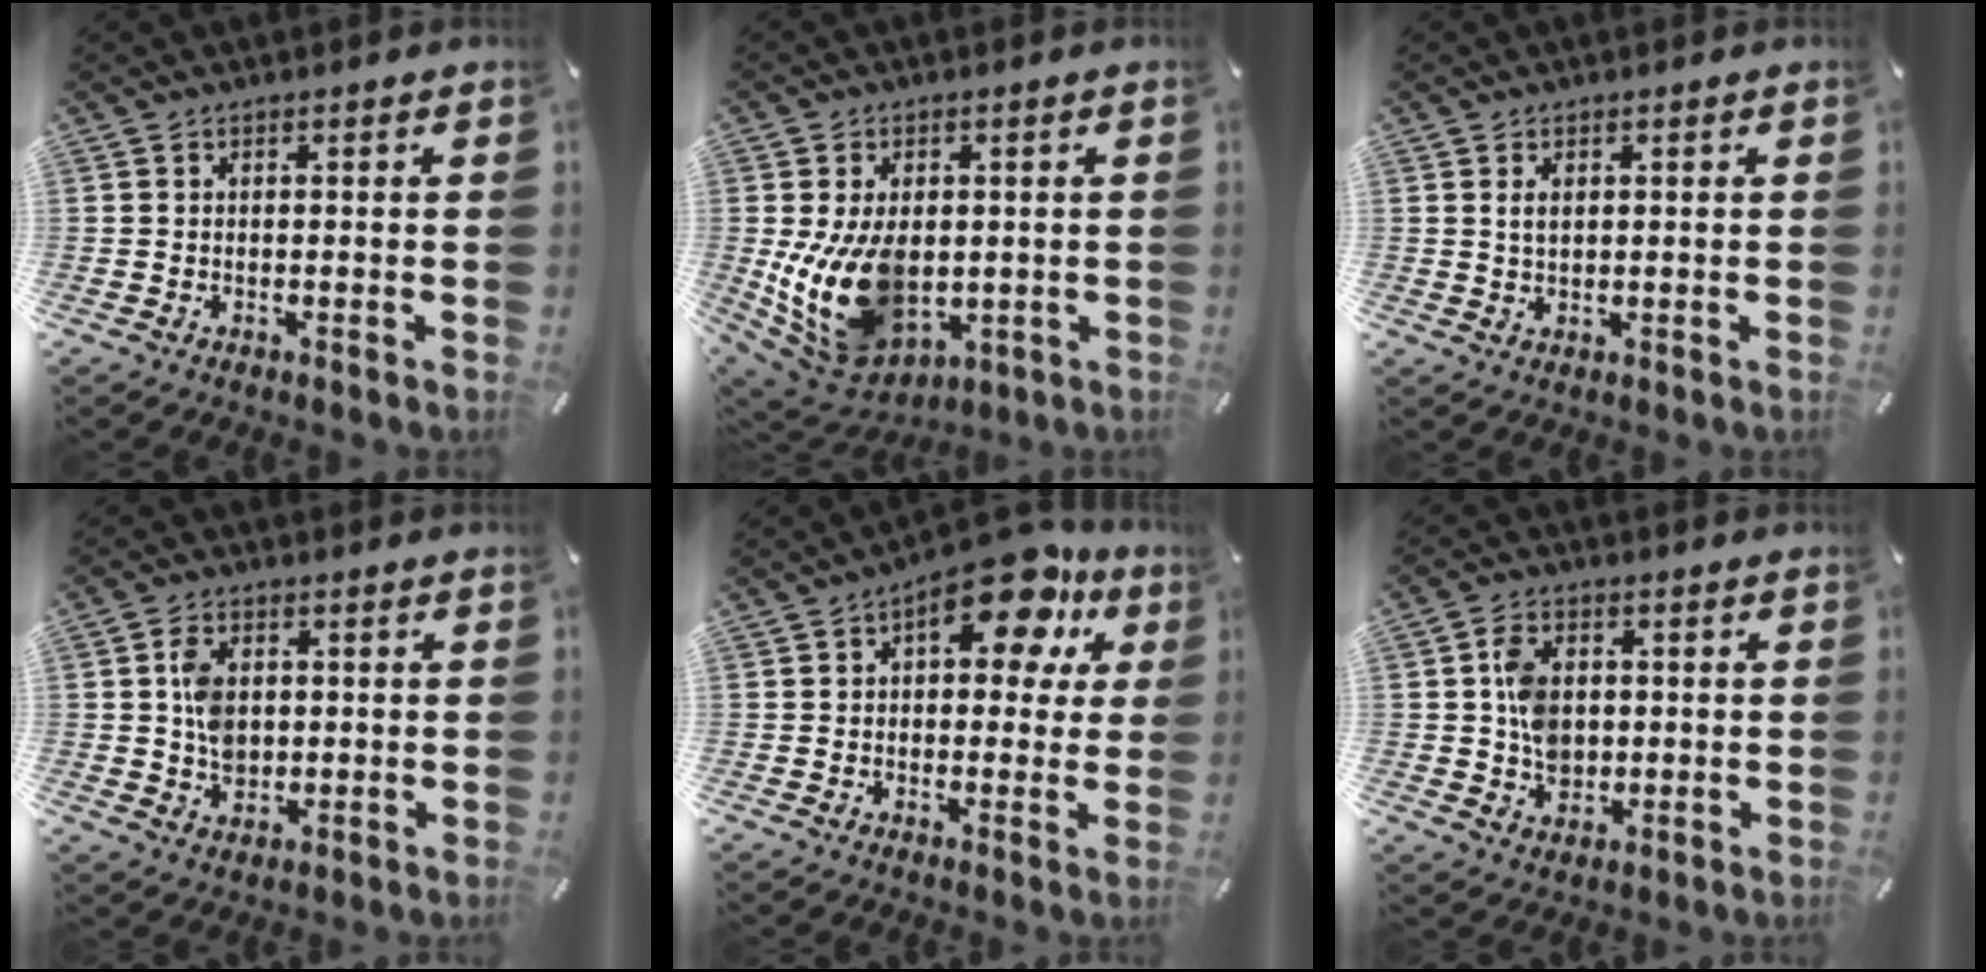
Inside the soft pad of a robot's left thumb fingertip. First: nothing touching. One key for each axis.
{"total": 15.3, "fx": -1.0, "fy": 10.8, "fz": 10.8, "tx": -0.231, "ty": -0.006, "tz": -0.010}
{"total": 2.1, "fx": 0.7, "fy": 1.2, "fz": 1.6, "tx": -0.035, "ty": 0.002, "tz": 0.013}
{"total": 6.7, "fx": 0.6, "fy": 5.3, "fz": 4.1, "tx": -0.081, "ty": 0.002, "tz": 0.008}
{"total": 13.8, "fx": 7.1, "fy": 6.6, "fz": 9.9, "tx": -0.123, "ty": -0.041, "tz": 0.114}
{"total": 7.8, "fx": 0.5, "fy": 6.4, "fz": 4.5, "tx": -0.081, "ty": 0.004, "tz": 0.007}